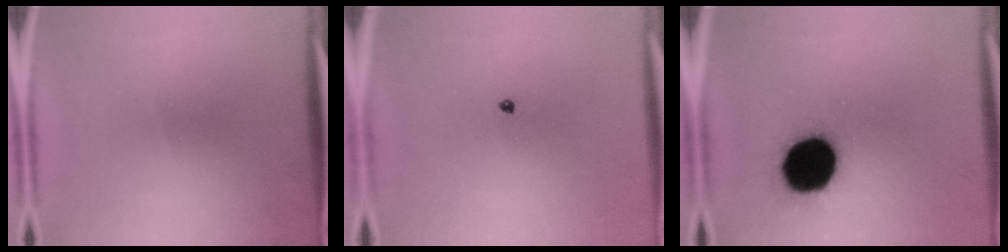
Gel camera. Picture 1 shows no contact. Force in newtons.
{"total": 0.6}
{"total": 19.1}